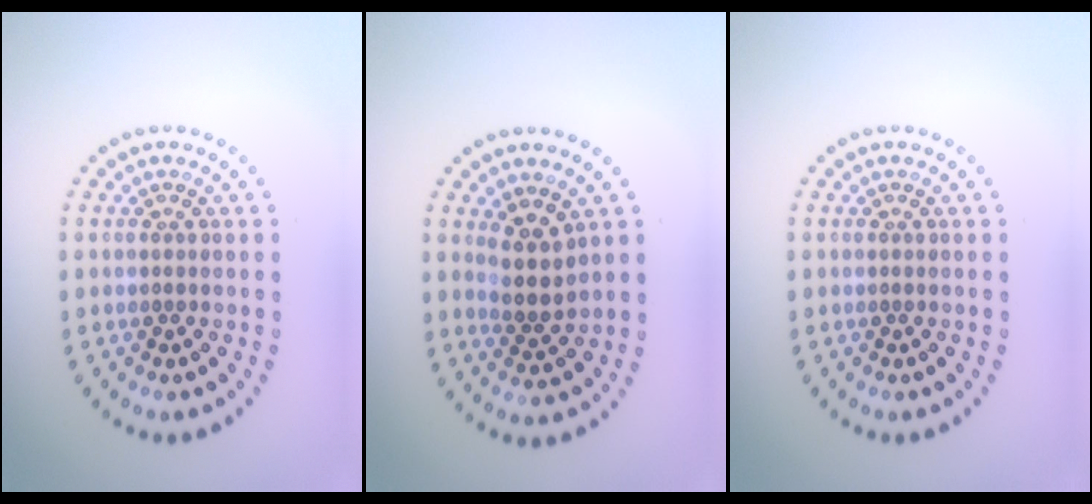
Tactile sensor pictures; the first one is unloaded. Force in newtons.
{"total": 2.8, "press": 2.4, "slide": 1.5}
{"total": 0.0}